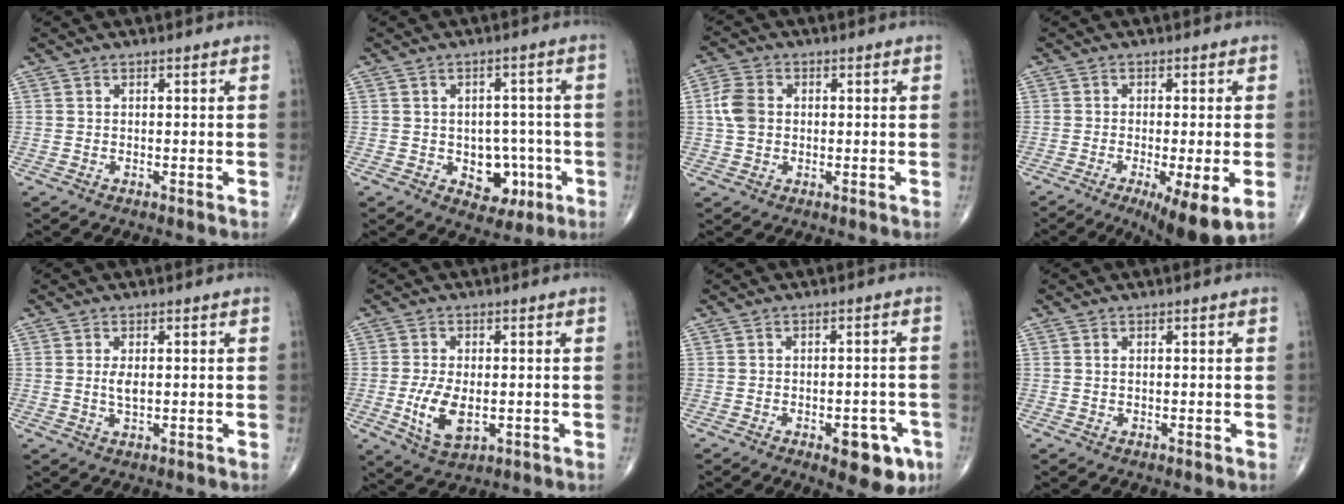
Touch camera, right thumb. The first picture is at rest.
{"total": 7.5, "force": [-2.0, 5.7, 4.4], "torque": [-0.015, 0.021, -0.017]}
{"total": 5.5, "force": [0.4, 4.2, 3.6], "torque": [-0.076, 0.008, 0.003]}
{"total": 10.2, "force": [-4.0, 2.2, 9.2], "torque": [-0.141, -0.018, -0.060]}
{"total": 2.5, "force": [0.3, 1.0, 2.2], "torque": [-0.040, -0.005, 0.006]}
{"total": 7.7, "force": [-1.3, 4.1, 6.4], "torque": [-0.119, -0.008, -0.015]}
{"total": 7.9, "force": [-3.7, 3.7, 5.9], "torque": [-0.047, 0.017, -0.039]}
{"total": 0.6, "force": [0.1, 0.3, 0.5], "torque": [-0.011, 0.003, 0.003]}